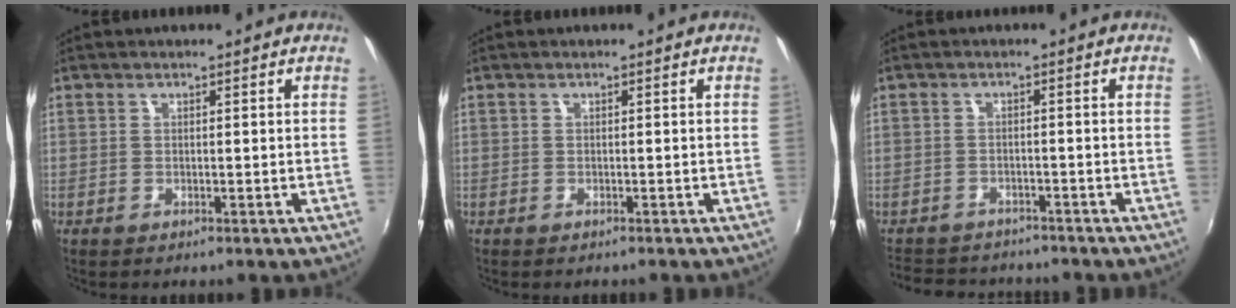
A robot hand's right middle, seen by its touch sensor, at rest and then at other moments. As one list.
[{"total": 0.0}, {"total": 8.3, "force": [-7.3, 3.5, 2.0], "torque": [-0.058, 0.007, -0.110]}]